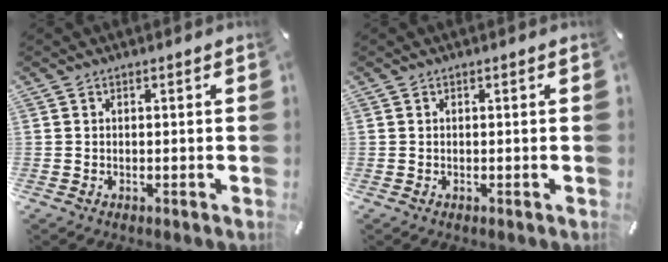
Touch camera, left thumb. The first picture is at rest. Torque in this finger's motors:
{"motor_torque": [0.02, 0.02, -0.05, 0.02, 0.00]}